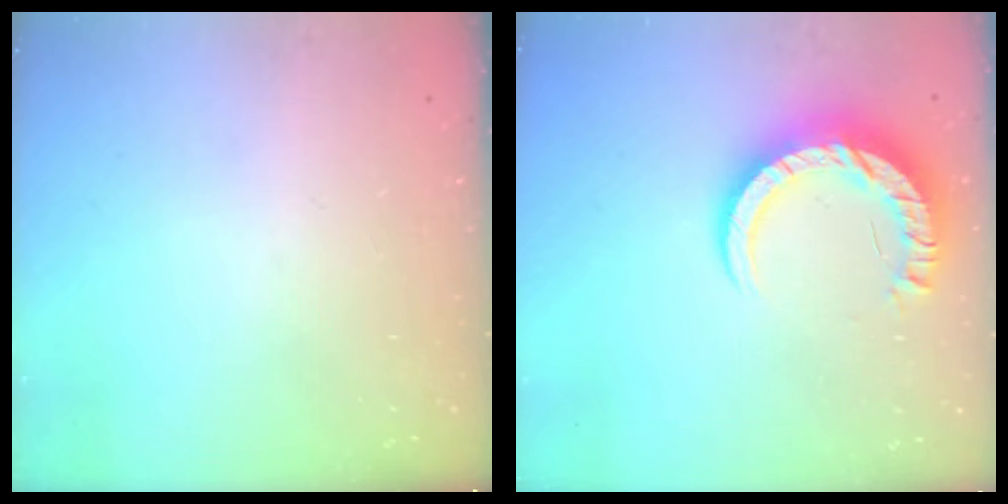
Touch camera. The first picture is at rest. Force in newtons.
{"total": 11.9, "press": 11.8, "slide": 0.9}